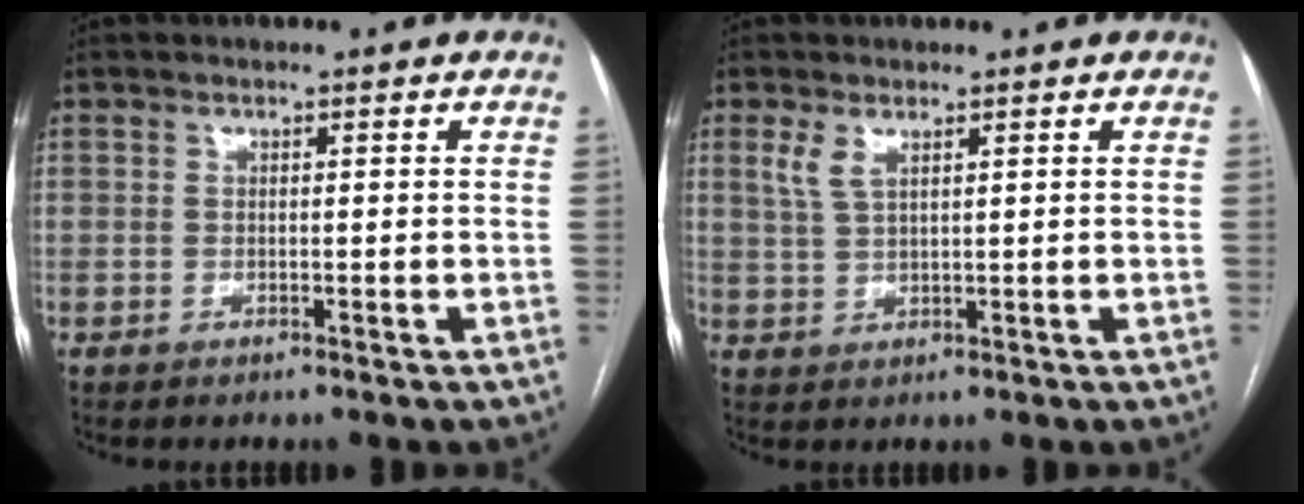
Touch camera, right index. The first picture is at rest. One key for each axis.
{"total": 3.1, "fx": 1.7, "fy": 1.1, "fz": 2.3, "tx": -0.059, "ty": 0.008, "tz": 0.044}